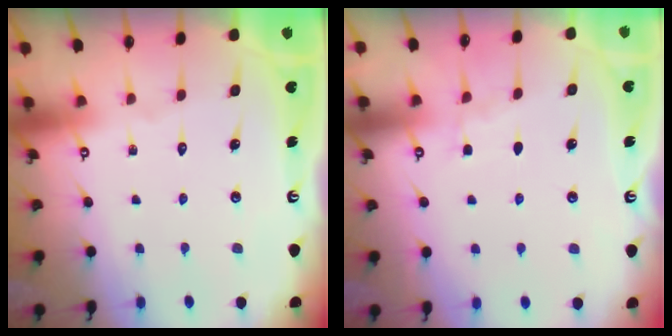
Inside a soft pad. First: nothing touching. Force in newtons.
{"total": 3.4, "press": 3.4, "slide": 0.5}